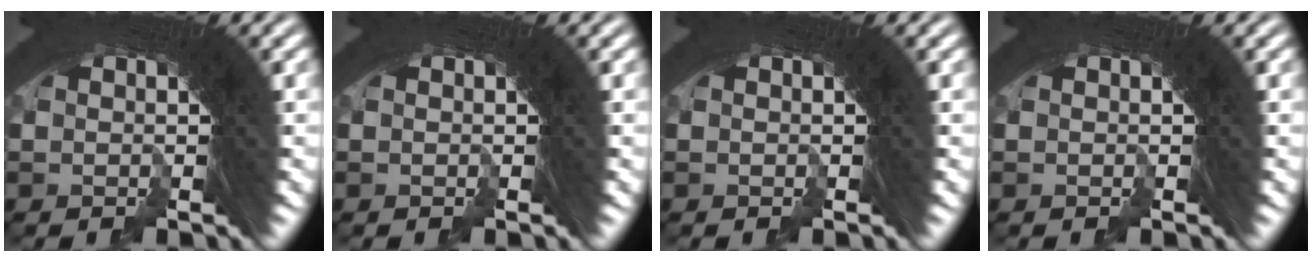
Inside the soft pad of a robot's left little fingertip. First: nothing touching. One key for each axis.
{"total": 0.0}
{"total": 0.0}
{"total": 0.0}